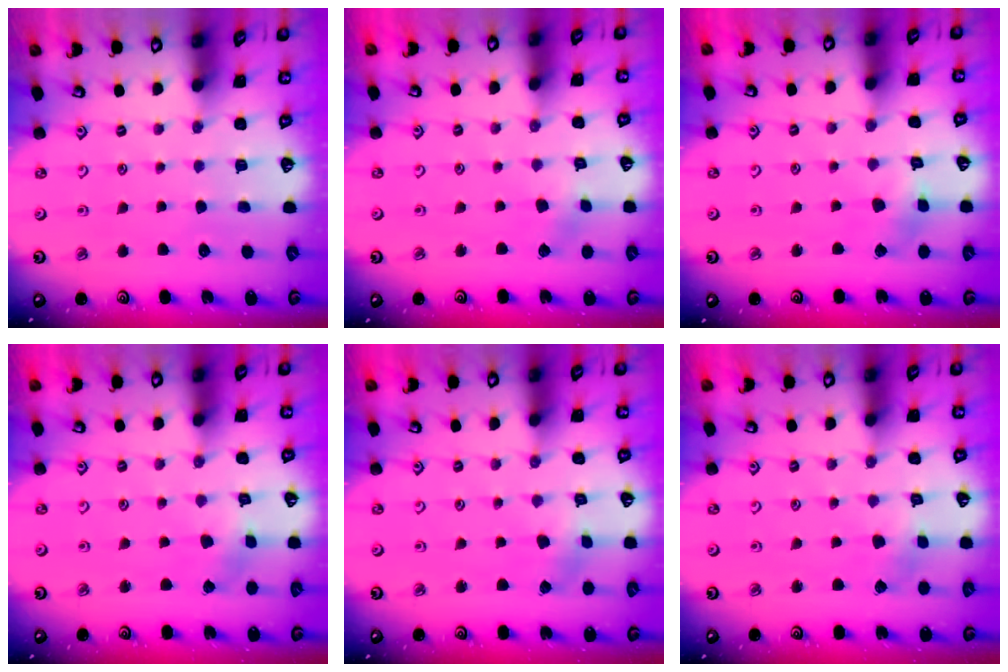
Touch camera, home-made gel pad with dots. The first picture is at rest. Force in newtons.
{"total": 2.5, "press": 2.4, "slide": 0.2}
{"total": 2.8, "press": 2.8, "slide": 0.3}
{"total": 1.6, "press": 1.6, "slide": 0.1}
{"total": 0.9, "press": 0.9, "slide": 0.2}
{"total": 2.0, "press": 1.9, "slide": 0.3}